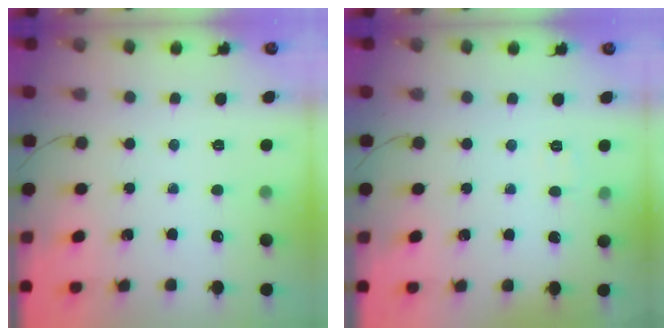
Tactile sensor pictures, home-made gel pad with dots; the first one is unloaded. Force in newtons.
{"total": 2.6, "press": 2.3, "slide": 1.2}